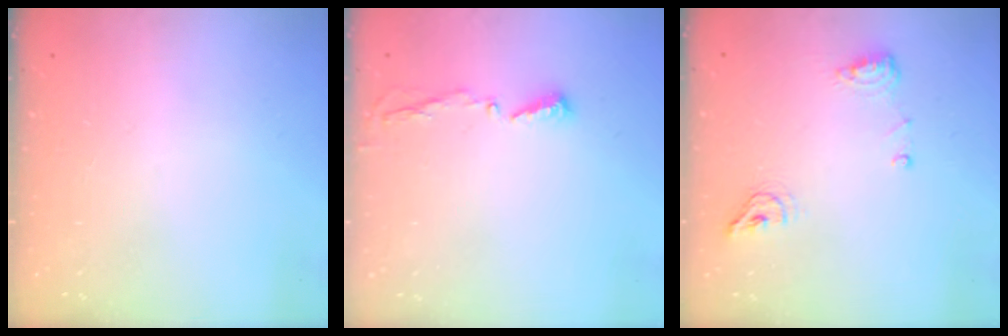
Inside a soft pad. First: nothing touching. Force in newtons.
{"total": 3.6, "press": 3.6, "slide": 0.4}
{"total": 8.2, "press": 8.1, "slide": 1.5}